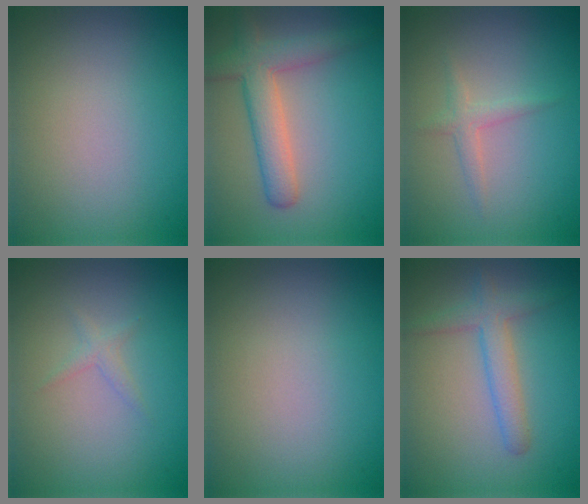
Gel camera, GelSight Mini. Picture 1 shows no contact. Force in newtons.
{"total": 4.4, "press": 4.4, "slide": 0.3}
{"total": 1.3, "press": 1.3, "slide": 0.0}
{"total": 0.9, "press": 0.9, "slide": 0.0}
{"total": 0.0}
{"total": 2.8, "press": 2.8, "slide": 0.2}